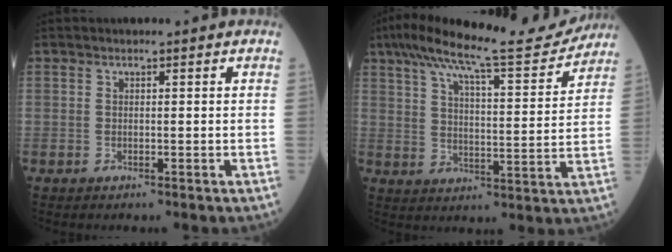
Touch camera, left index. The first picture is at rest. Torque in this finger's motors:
{"motor_torque": [1.07, -1.07, 0.55, 0.15]}